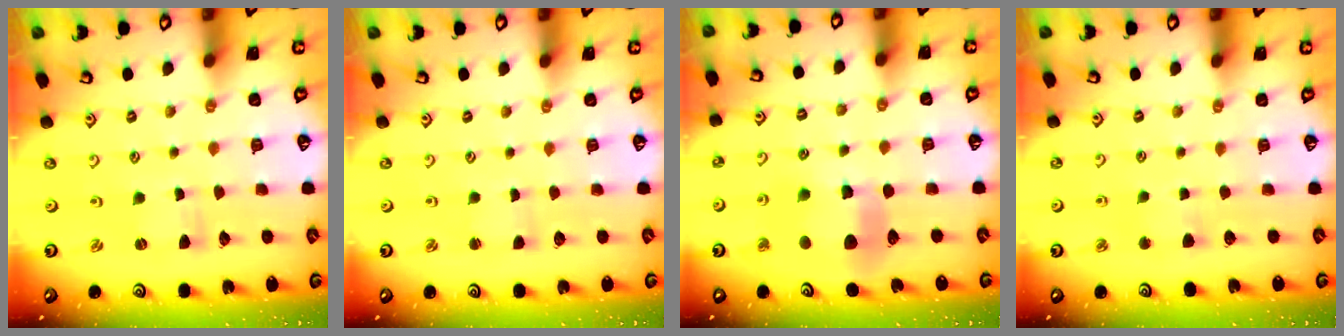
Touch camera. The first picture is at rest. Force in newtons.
{"total": 2.3, "press": 2.3, "slide": 0.4}
{"total": 8.8, "press": 8.7, "slide": 1.3}
{"total": 2.6, "press": 2.6, "slide": 0.5}